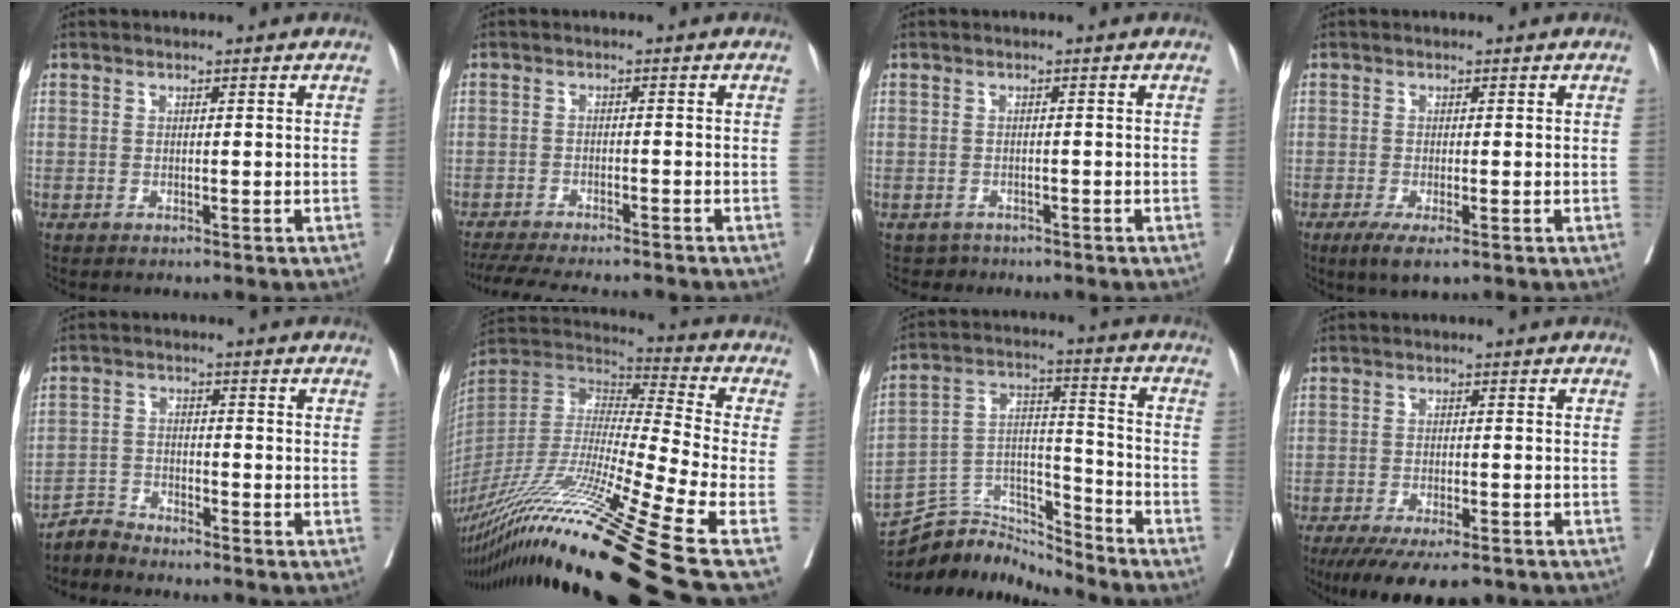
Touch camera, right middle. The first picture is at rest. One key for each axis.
{"total": 14.3, "fx": -12.8, "fy": 2.0, "fz": 6.0, "tx": -0.111, "ty": -0.021, "tz": -0.178}
{"total": 2.3, "fx": -1.9, "fy": 1.2, "fz": -0.4, "tx": 0.004, "ty": 0.002, "tz": -0.032}
{"total": 3.8, "fx": -2.2, "fy": 0.6, "fz": 3.1, "tx": -0.049, "ty": -0.012, "tz": -0.036}
{"total": 3.6, "fx": -3.5, "fy": 0.0, "fz": -0.6, "tx": 0.014, "ty": -0.013, "tz": -0.070}
{"total": 30.6, "fx": -21.4, "fy": -2.7, "fz": 21.8, "tx": -0.389, "ty": -0.050, "tz": -0.391}
{"total": 11.0, "fx": -11.0, "fy": 0.7, "fz": 0.2, "tx": 0.002, "ty": 0.051, "tz": -0.208}
{"total": 12.6, "fx": -9.8, "fy": 3.1, "fz": 7.3, "tx": -0.115, "ty": -0.024, "tz": -0.143}